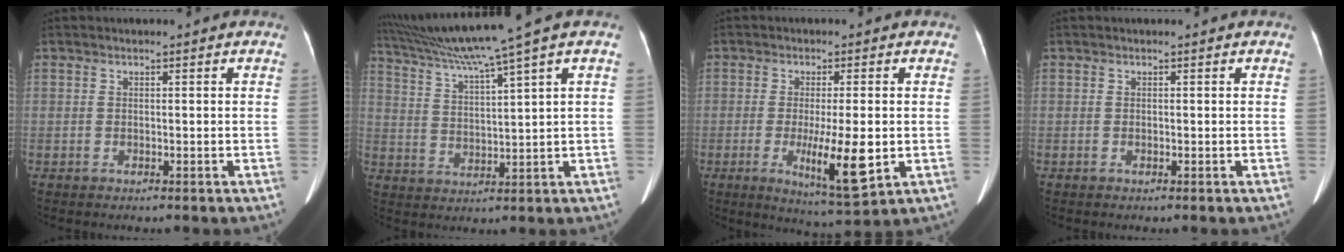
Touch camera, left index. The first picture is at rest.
{"total": 11.4, "force": [8.8, -2.7, 6.8], "torque": [-0.122, 0.008, 0.153]}
{"total": 8.7, "force": [-1.8, 1.2, 8.5], "torque": [-0.140, -0.020, -0.025]}
{"total": 0.0}